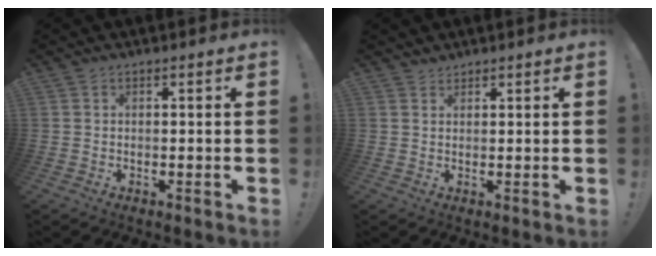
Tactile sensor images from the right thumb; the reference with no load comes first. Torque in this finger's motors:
{"motor_torque": [-0.07, 0.66, -0.09, 0.07, 0.00]}